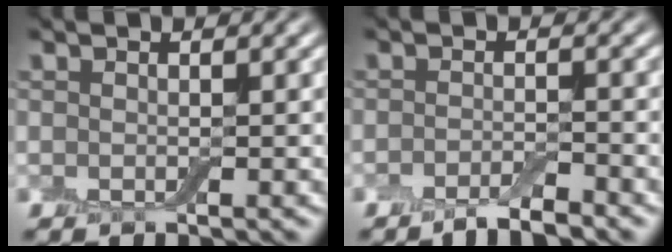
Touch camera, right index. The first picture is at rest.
{"total": 2.6, "force": [-2.1, 0.5, 1.5], "torque": [-0.025, 0.002, -0.038]}